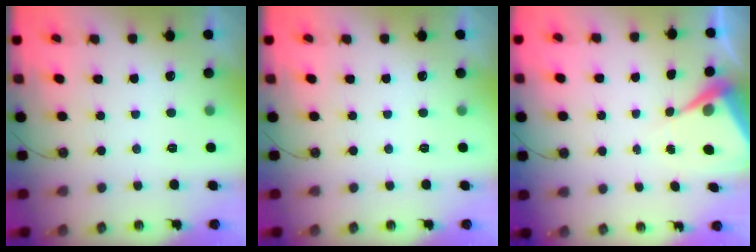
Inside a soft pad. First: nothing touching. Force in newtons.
{"total": 0.0}
{"total": 6.5, "press": 6.5, "slide": 0.3}